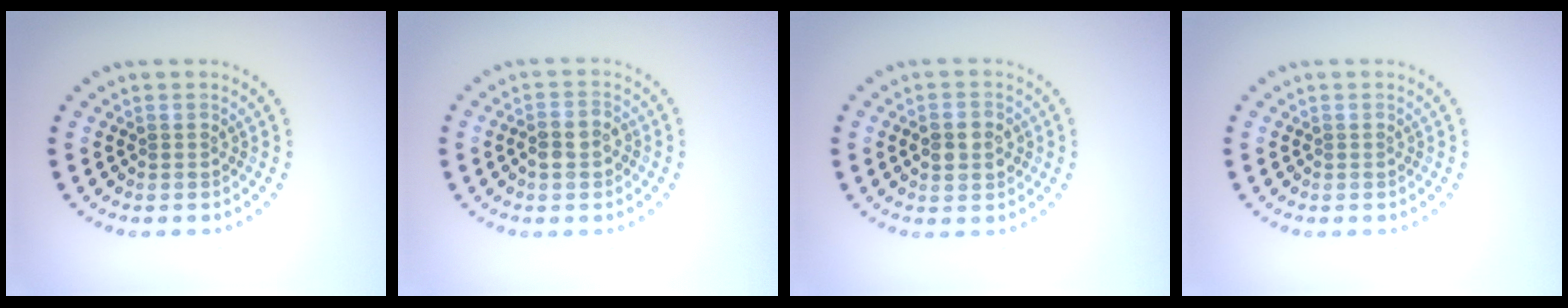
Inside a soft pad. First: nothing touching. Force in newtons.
{"total": 2.2, "press": 2.1, "slide": 0.7}
{"total": 3.2, "press": 3.2, "slide": 0.5}
{"total": 0.0}